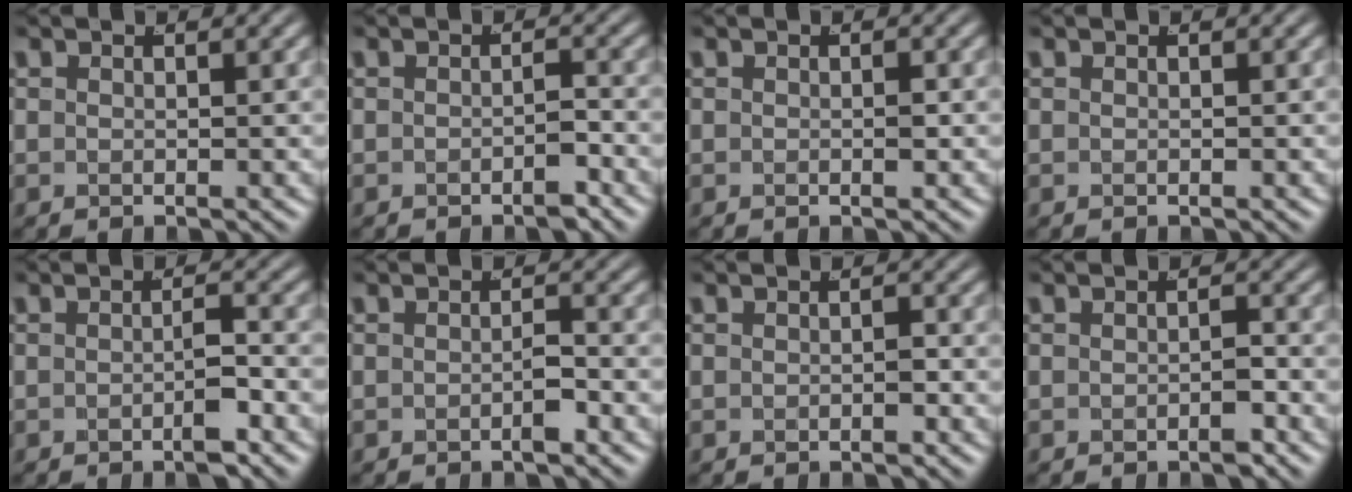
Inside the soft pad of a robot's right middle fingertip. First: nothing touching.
{"total": 1.5, "force": [-1.2, 0.2, 0.8], "torque": [-0.006, 0.001, -0.021]}
{"total": 0.7, "force": [-0.1, 0.0, 0.7], "torque": [-0.007, 0.001, -0.002]}
{"total": 0.0}
{"total": 2.1, "force": [-1.1, 0.1, 1.8], "torque": [-0.018, 0.003, -0.022]}
{"total": 1.3, "force": [-0.8, 0.1, 1.1], "torque": [-0.010, 0.001, -0.015]}
{"total": 0.8, "force": [-0.5, 0.0, 0.7], "torque": [-0.010, 0.000, -0.008]}
{"total": 1.2, "force": [-0.8, 0.1, 0.8], "torque": [-0.009, 0.002, -0.016]}